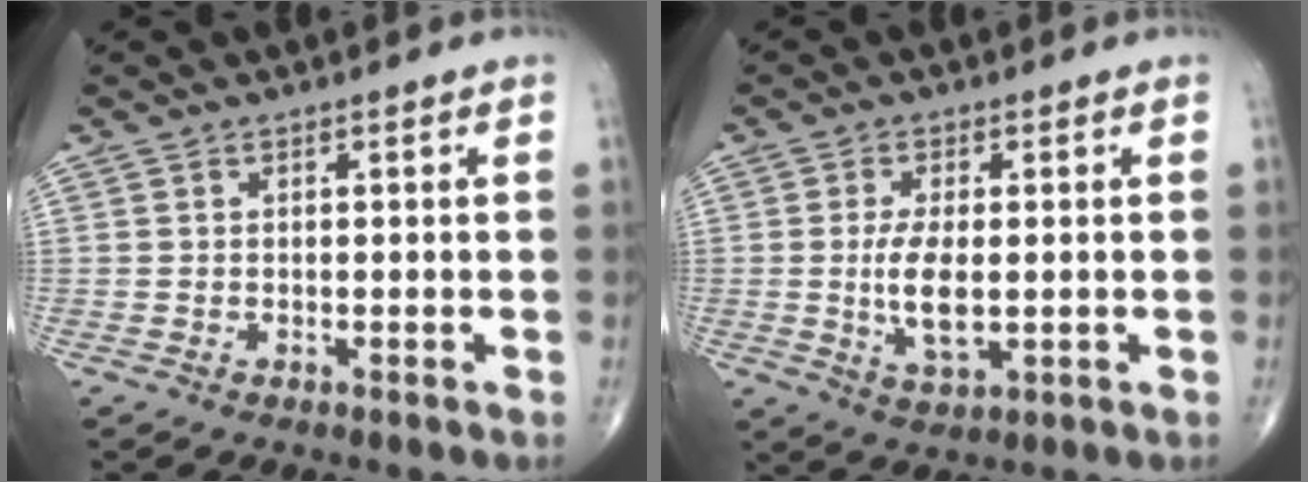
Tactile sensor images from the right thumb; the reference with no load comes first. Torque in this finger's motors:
{"motor_torque": [1.84, 3.17, 0.52, 0.37, 0.08]}